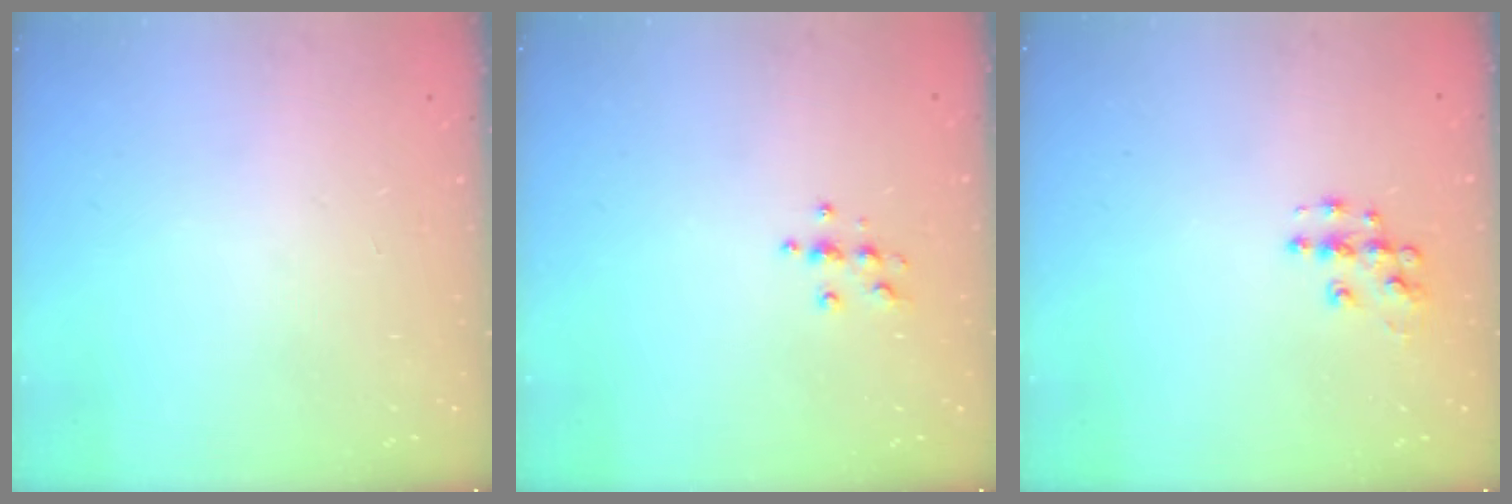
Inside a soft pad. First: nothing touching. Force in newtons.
{"total": 4.8, "press": 4.7, "slide": 0.6}
{"total": 7.0, "press": 7.0, "slide": 0.4}